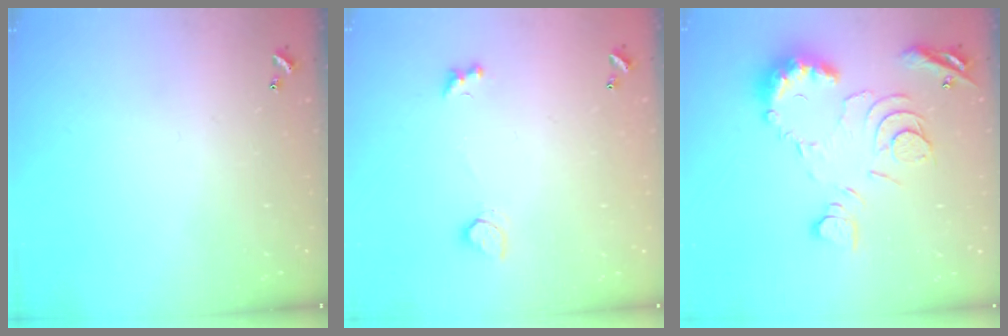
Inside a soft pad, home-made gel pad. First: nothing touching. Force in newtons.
{"total": 2.3, "press": 1.9, "slide": 1.1}
{"total": 11.6, "press": 11.5, "slide": 1.2}